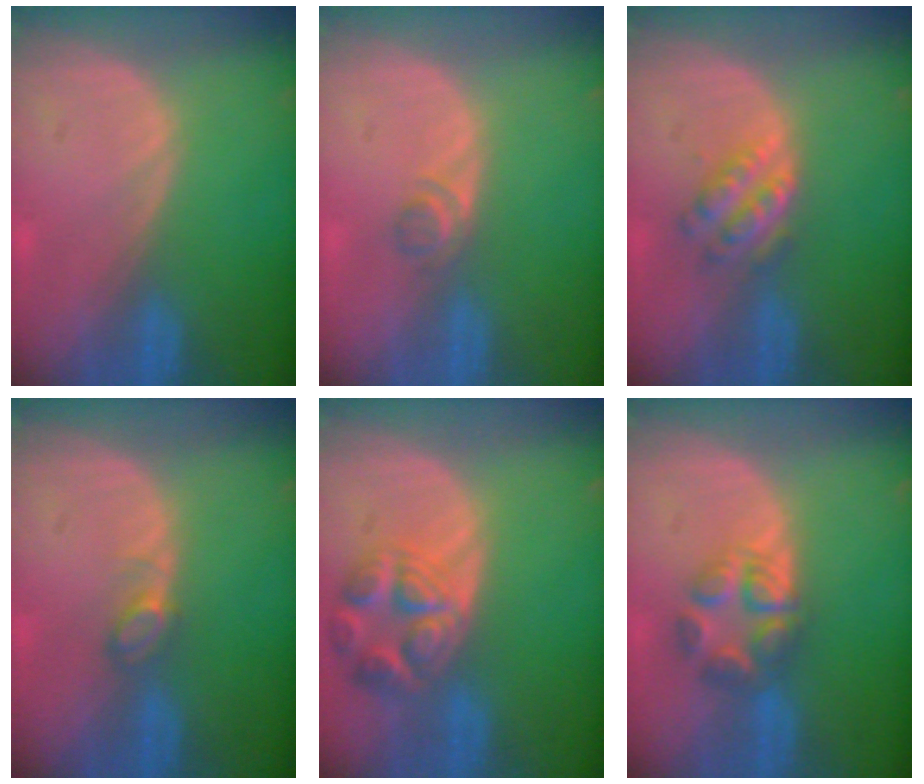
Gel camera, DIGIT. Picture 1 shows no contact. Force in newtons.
{"total": 1.9, "press": 1.7, "slide": 0.8}
{"total": 4.6, "press": 4.5, "slide": 1.0}
{"total": 2.2, "press": 2.2, "slide": 0.3}
{"total": 7.8, "press": 6.9, "slide": 3.6}
{"total": 5.6, "press": 5.6, "slide": 0.4}